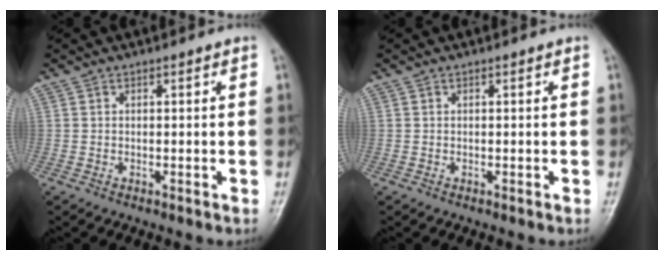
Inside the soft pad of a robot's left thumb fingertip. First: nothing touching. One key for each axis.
{"total": 0.0}